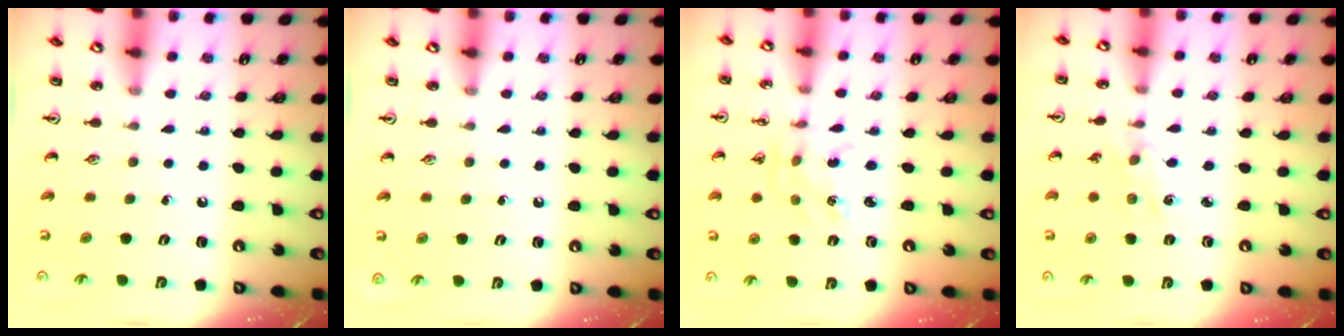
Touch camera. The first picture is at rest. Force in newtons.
{"total": 0.0}
{"total": 1.7, "press": 1.7, "slide": 0.1}
{"total": 1.7, "press": 1.6, "slide": 0.4}